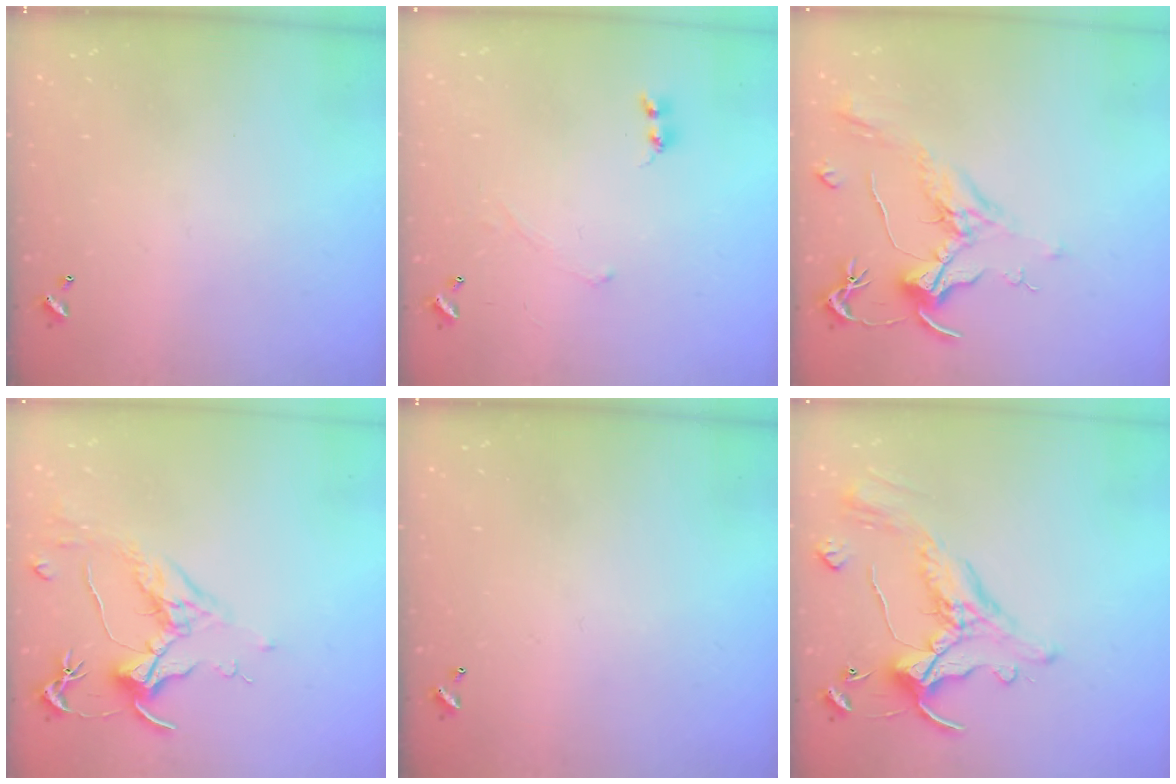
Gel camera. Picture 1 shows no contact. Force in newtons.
{"total": 0.7, "press": 0.4, "slide": 0.5}
{"total": 2.1, "press": 2.0, "slide": 0.8}
{"total": 1.6, "press": 1.4, "slide": 0.9}
{"total": 0.0}
{"total": 2.5, "press": 2.2, "slide": 1.2}